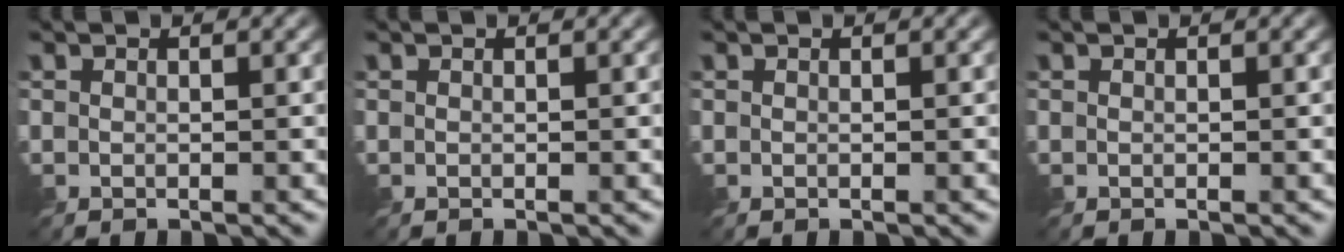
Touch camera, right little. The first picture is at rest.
{"total": 0.0}
{"total": 0.0}
{"total": 0.0}